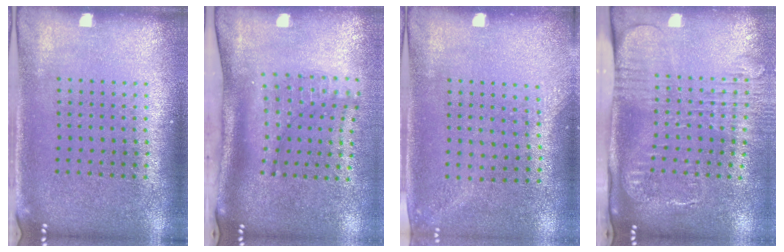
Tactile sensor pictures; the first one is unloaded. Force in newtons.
{"total": 2.1, "press": 1.5, "slide": 1.5}
{"total": 1.4, "press": 1.0, "slide": 0.9}
{"total": 2.6, "press": 2.0, "slide": 1.7}